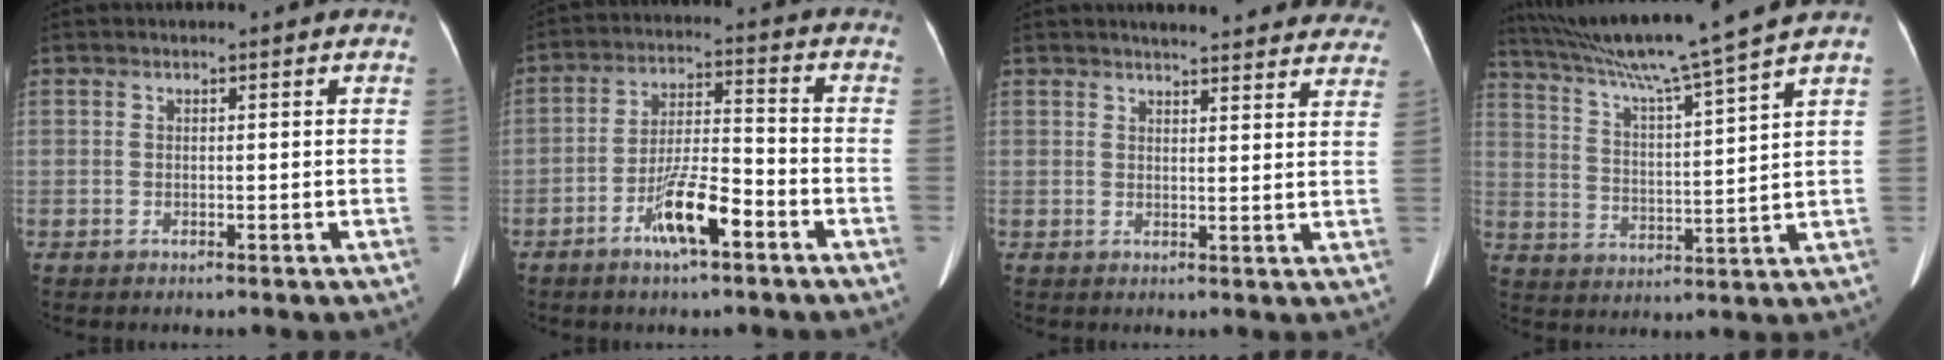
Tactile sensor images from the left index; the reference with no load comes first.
{"total": 8.8, "force": [-4.7, 1.6, 7.3], "torque": [-0.142, 0.001, -0.084]}
{"total": 18.9, "force": [17.4, 3.5, 6.4], "torque": [-0.066, -0.019, 0.192]}
{"total": 15.3, "force": [12.7, -2.8, 8.0], "torque": [-0.138, -0.010, 0.205]}